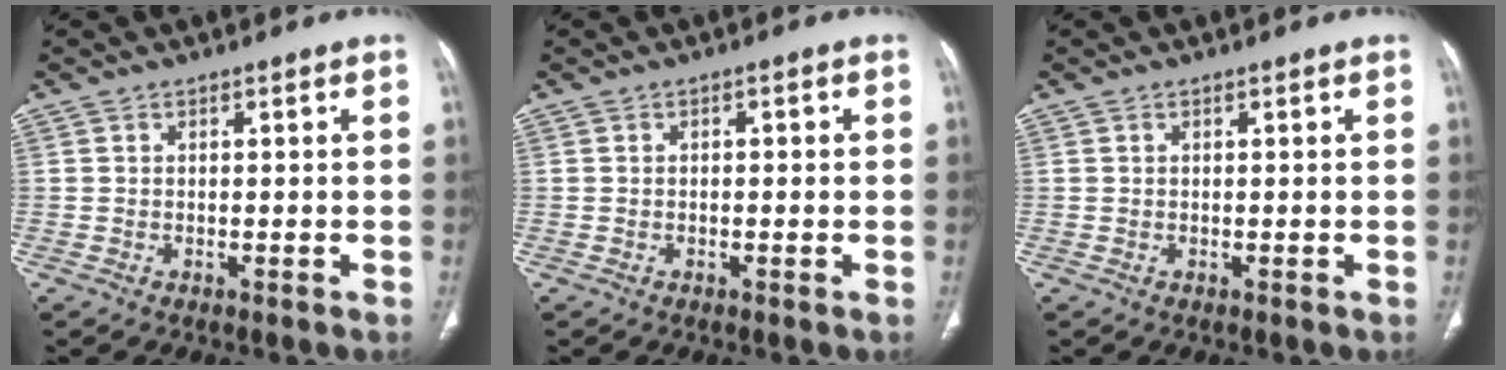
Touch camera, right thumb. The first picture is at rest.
{"total": 0.8, "force": [0.1, 0.4, 0.7], "torque": [-0.007, 0.001, -0.001]}
{"total": 0.0}